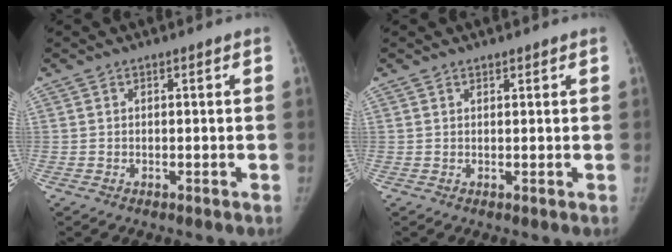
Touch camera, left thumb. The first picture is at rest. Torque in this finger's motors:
{"motor_torque": [-0.25, -0.06, -0.06, 0.27, -0.03]}